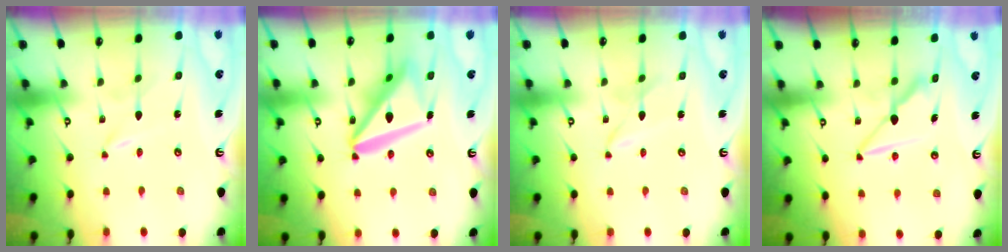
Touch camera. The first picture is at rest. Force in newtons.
{"total": 18.5, "press": 18.3, "slide": 2.2}
{"total": 2.9, "press": 2.9, "slide": 0.3}
{"total": 9.1, "press": 9.1, "slide": 0.5}